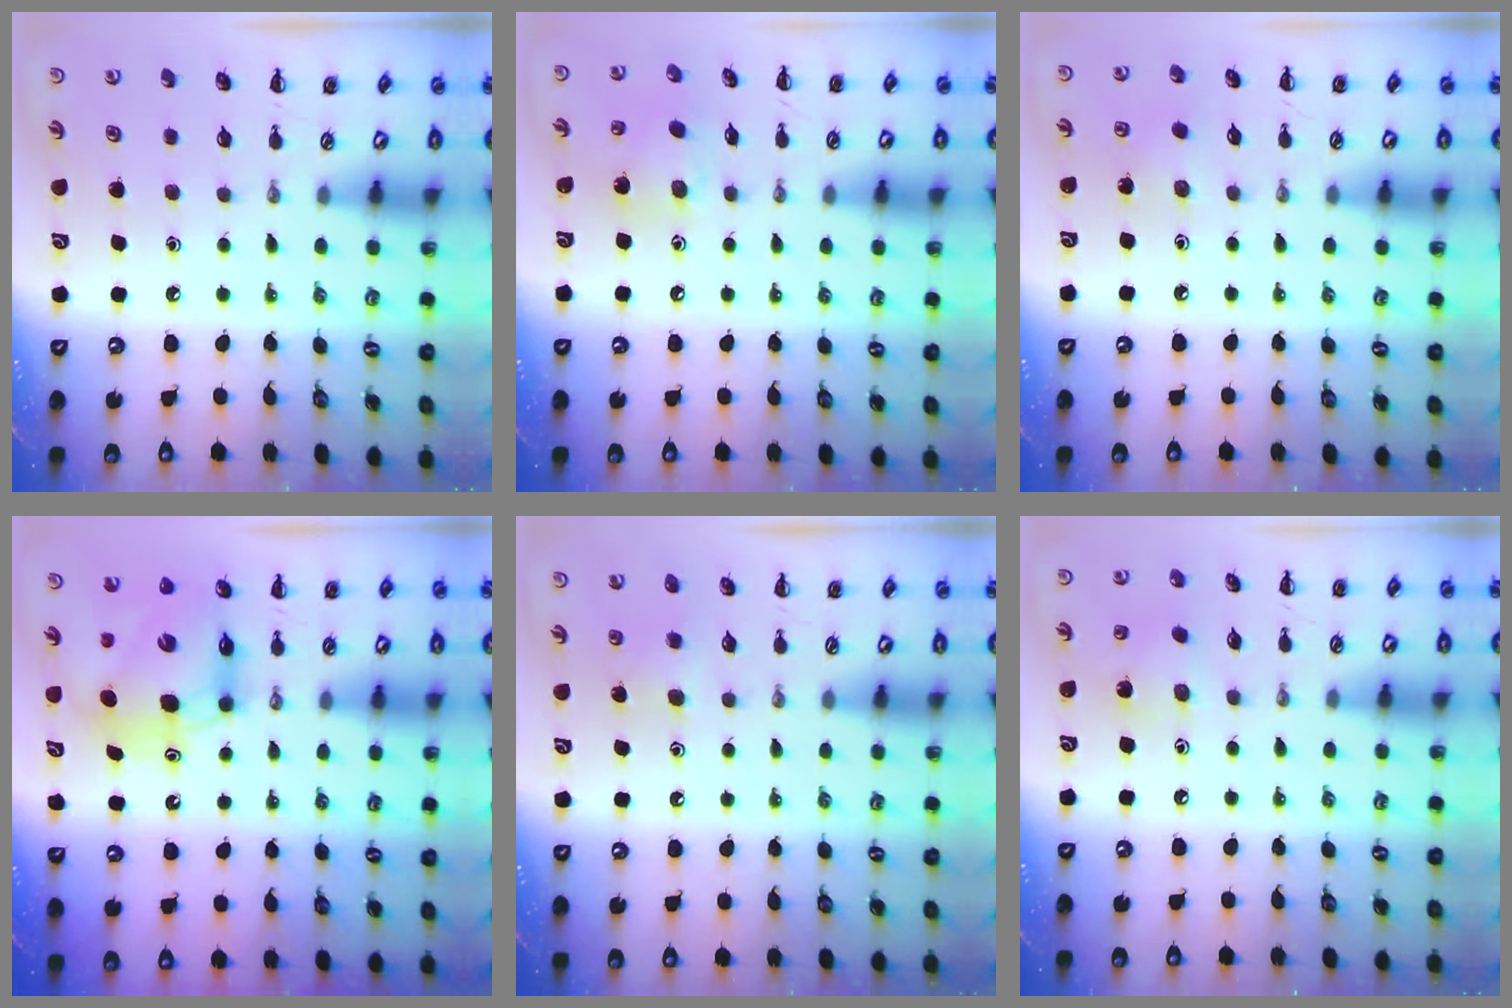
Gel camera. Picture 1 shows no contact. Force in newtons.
{"total": 8.0, "press": 7.9, "slide": 1.0}
{"total": 2.9, "press": 2.8, "slide": 0.9}
{"total": 9.5, "press": 9.4, "slide": 1.5}
{"total": 3.6, "press": 3.3, "slide": 1.4}
{"total": 6.3, "press": 6.2, "slide": 1.3}